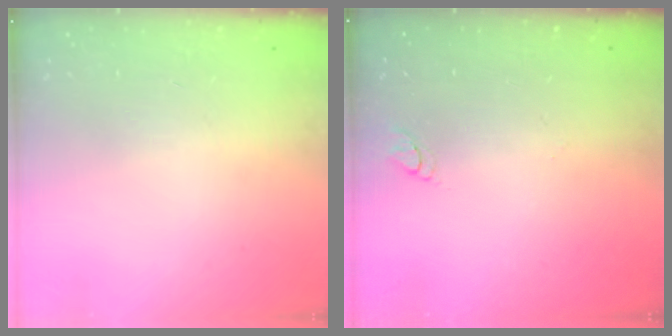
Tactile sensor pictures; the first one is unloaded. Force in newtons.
{"total": 2.8, "press": 2.8, "slide": 0.3}